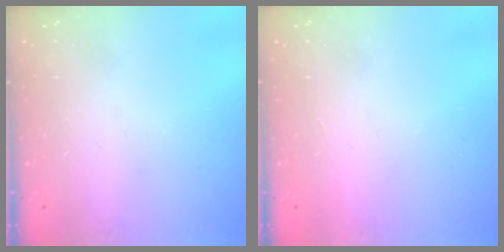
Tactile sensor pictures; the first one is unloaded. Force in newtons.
{"total": 1.7, "press": 1.7, "slide": 0.1}